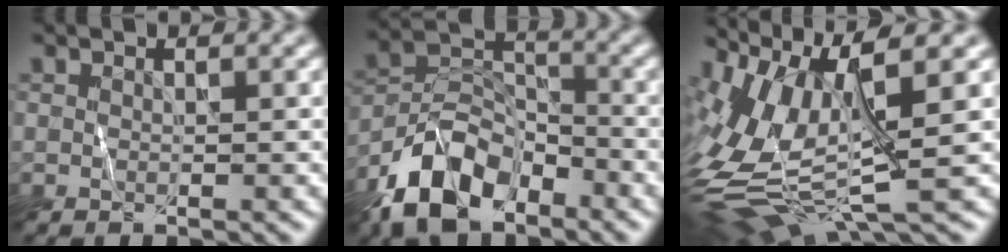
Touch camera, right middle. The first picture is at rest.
{"total": 8.4, "force": [-5.4, 4.6, 4.6], "torque": [-0.083, 0.003, -0.113]}
{"total": 10.1, "force": [0.8, 3.8, 9.3], "torque": [-0.207, -0.006, 0.021]}